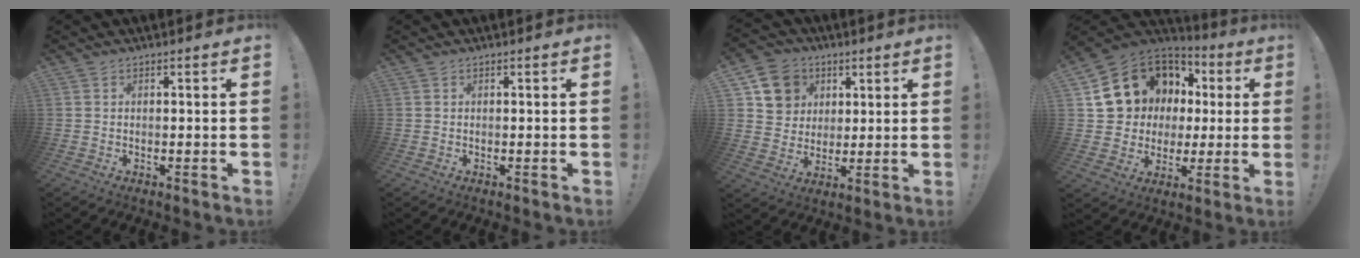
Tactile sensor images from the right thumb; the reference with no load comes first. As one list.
[{"total": 0.0}, {"total": 11.9, "force": [4.9, 10.3, 3.3], "torque": [-0.038, -0.019, 0.100]}, {"total": 16.3, "force": [7.0, 13.4, 6.1], "torque": [-0.092, -0.039, 0.163]}]